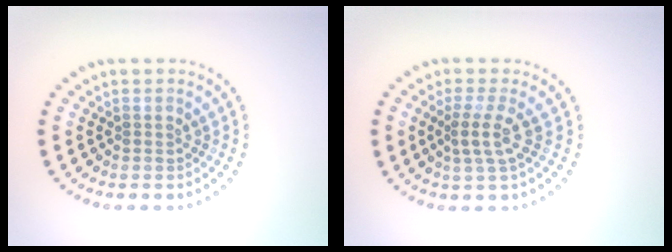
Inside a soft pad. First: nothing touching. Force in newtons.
{"total": 2.3, "press": 1.8, "slide": 1.5}